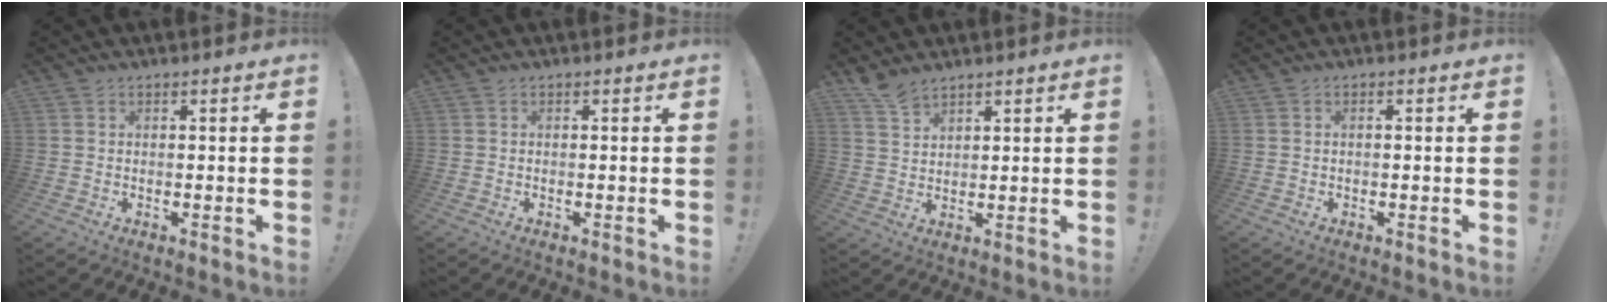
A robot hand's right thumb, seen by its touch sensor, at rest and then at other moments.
{"total": 0.0}
{"total": 4.9, "force": [4.3, 1.6, 1.7], "torque": [-0.026, -0.027, 0.080]}
{"total": 0.5, "force": [-0.2, 0.1, 0.5], "torque": [-0.009, 0.001, -0.004]}